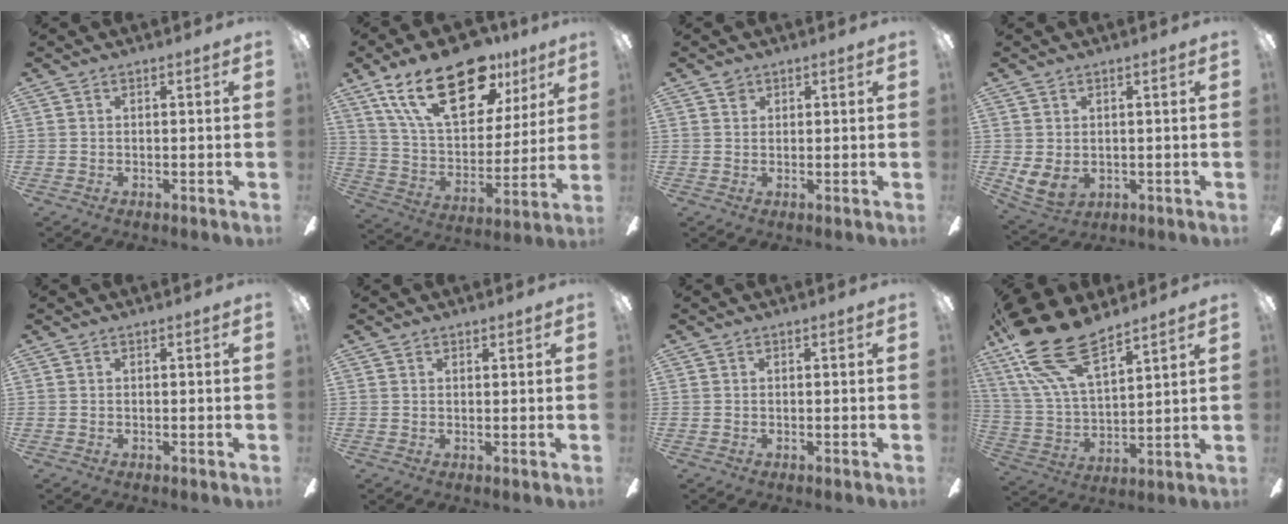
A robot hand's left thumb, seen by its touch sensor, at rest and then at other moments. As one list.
[{"total": 26.3, "force": [15.5, 12.9, 16.8], "torque": [-0.292, -0.076, 0.268]}, {"total": 1.6, "force": [1.1, 1.1, 0.4], "torque": [-0.001, -0.002, 0.018]}, {"total": 4.5, "force": [1.5, 3.4, 2.5], "torque": [-0.053, -0.009, 0.029]}, {"total": 0.0}, {"total": 1.2, "force": [1.1, 0.5, 0.1], "torque": [-0.001, 0.000, 0.021]}, {"total": 0.0}, {"total": 21.4, "force": [14.9, 8.2, 13.0], "torque": [-0.276, -0.080, 0.265]}]